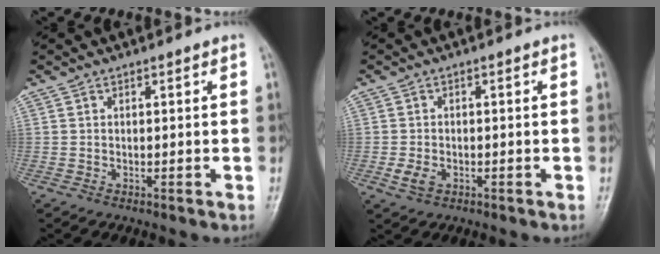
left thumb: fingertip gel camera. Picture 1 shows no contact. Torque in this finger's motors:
{"motor_torque": [-0.02, 0.04, 0.13, -0.11, 0.01]}